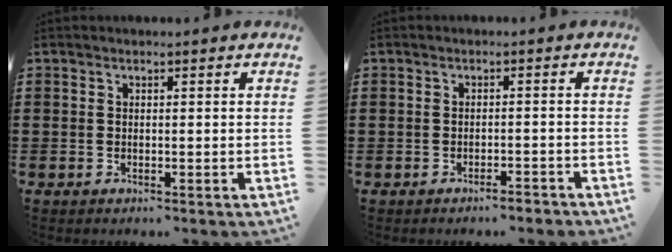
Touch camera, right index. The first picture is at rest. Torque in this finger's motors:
{"motor_torque": [-0.50, 1.54, -0.99, -0.21]}